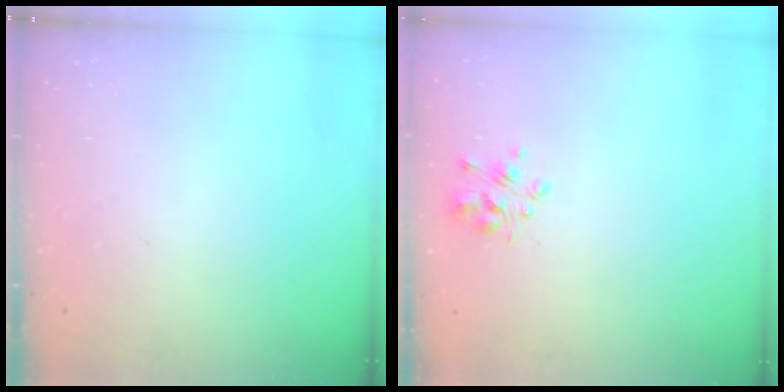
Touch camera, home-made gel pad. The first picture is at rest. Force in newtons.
{"total": 2.5, "press": 2.4, "slide": 0.8}